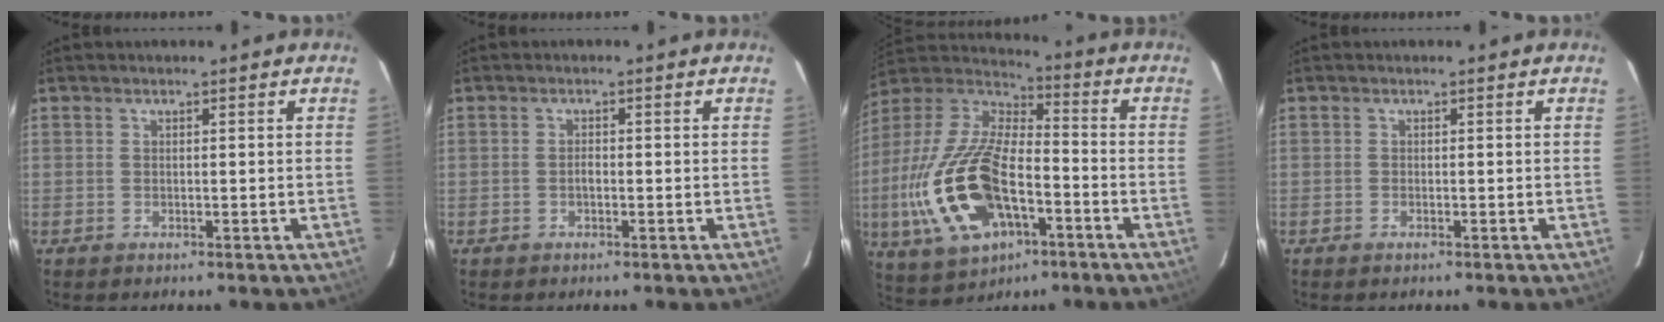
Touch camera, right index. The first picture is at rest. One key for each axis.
{"total": 1.2, "fx": -0.4, "fy": 0.7, "fz": 0.8, "tx": -0.015, "ty": 0.001, "tz": -0.008}
{"total": 23.5, "fx": -7.3, "fy": 11.8, "fz": 18.9, "tx": -0.422, "ty": -0.020, "tz": -0.126}
{"total": 0.7, "fx": -0.6, "fy": 0.3, "fz": 0.2, "tx": -0.006, "ty": -0.002, "tz": -0.012}